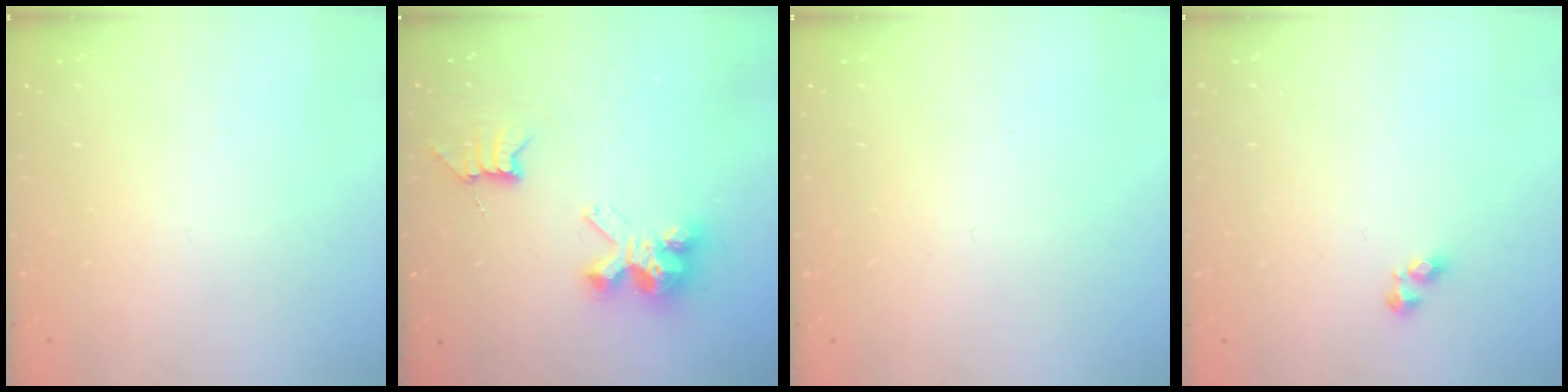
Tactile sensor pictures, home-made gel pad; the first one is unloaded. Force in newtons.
{"total": 7.8, "press": 7.7, "slide": 0.5}
{"total": 0.0}
{"total": 3.2, "press": 3.1, "slide": 0.4}